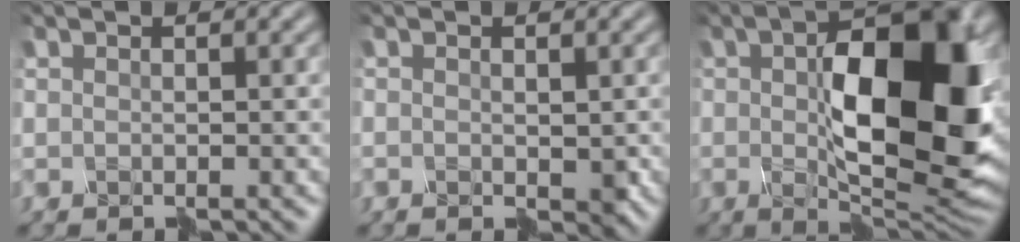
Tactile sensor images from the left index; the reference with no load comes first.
{"total": 1.4, "force": [-0.5, 0.5, 1.2], "torque": [-0.018, -0.005, -0.006]}
{"total": 12.8, "force": [0.2, 5.4, 11.6], "torque": [-0.169, 0.004, 0.003]}